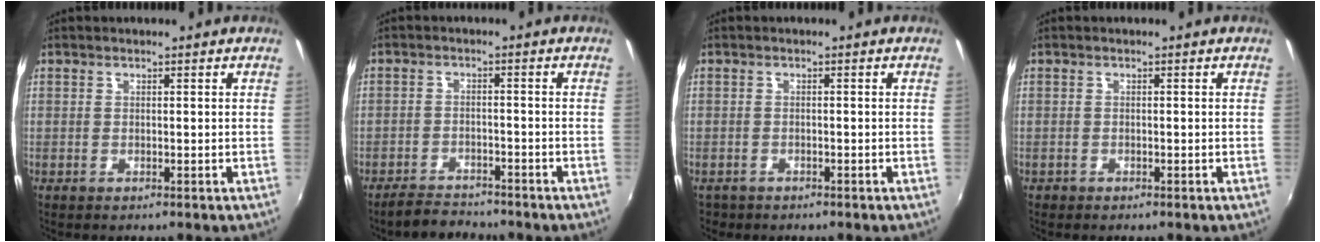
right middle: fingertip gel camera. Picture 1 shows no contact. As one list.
[{"total": 4.6, "force": [-4.3, 1.6, 0.7], "torque": [-0.032, 0.007, -0.068]}, {"total": 1.8, "force": [-1.1, 1.3, 0.5], "torque": [-0.013, -0.004, -0.015]}, {"total": 0.6, "force": [-0.4, 0.4, 0.1], "torque": [-0.005, -0.001, -0.005]}]